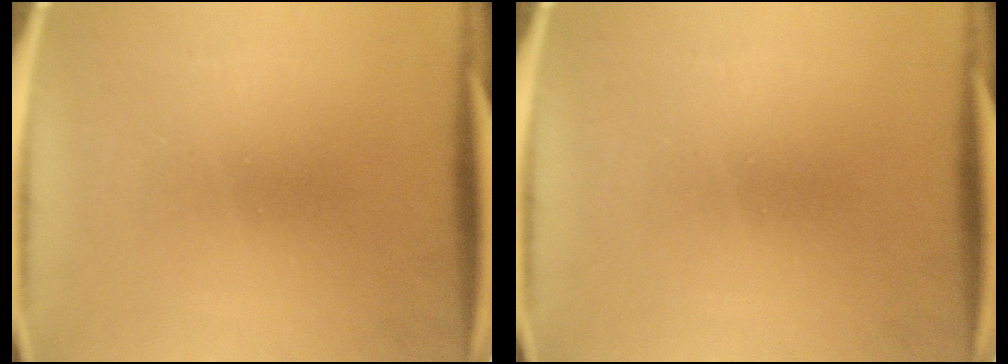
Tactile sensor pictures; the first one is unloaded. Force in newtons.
{"total": 0.0}